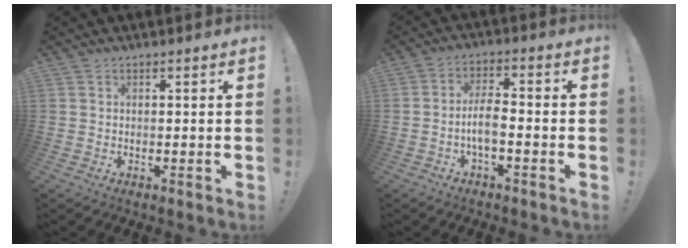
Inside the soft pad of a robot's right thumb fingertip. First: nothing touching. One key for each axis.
{"total": 6.5, "fx": -2.2, "fy": 2.3, "fz": 5.7, "tx": -0.107, "ty": 0.006, "tz": -0.041}